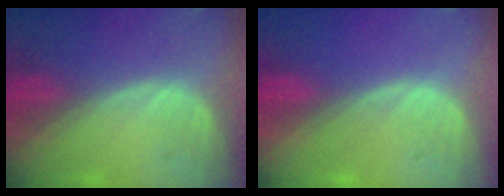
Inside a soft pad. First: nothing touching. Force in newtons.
{"total": 0.0}